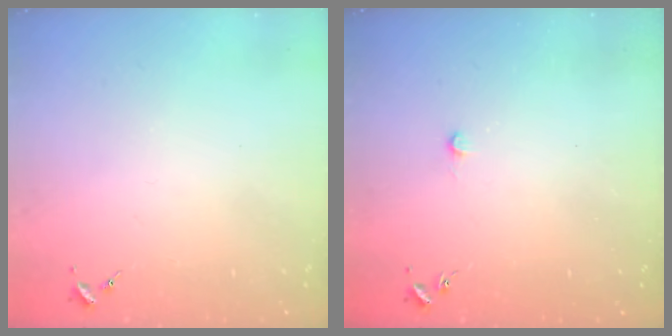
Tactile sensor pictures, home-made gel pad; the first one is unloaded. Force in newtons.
{"total": 5.9, "press": 5.9, "slide": 0.4}